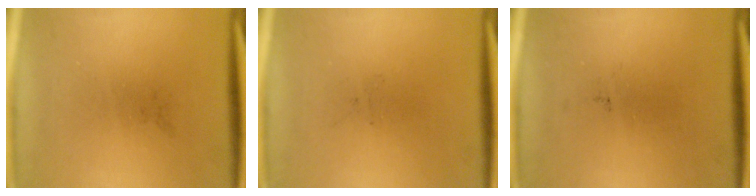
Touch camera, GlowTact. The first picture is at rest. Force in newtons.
{"total": 0.0}
{"total": 0.0}